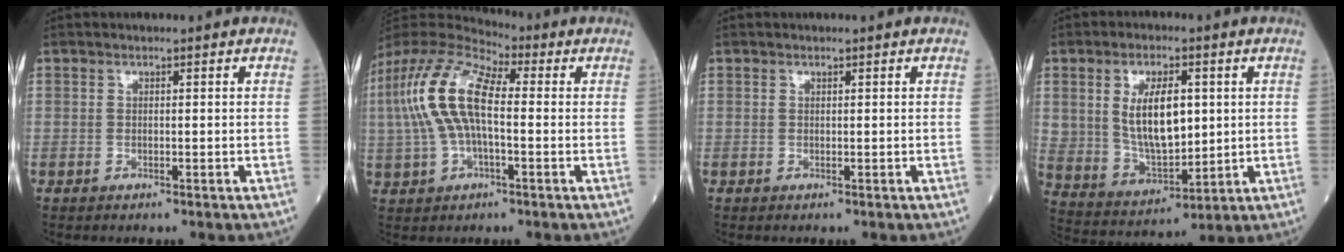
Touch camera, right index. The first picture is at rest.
{"total": 14.0, "force": [0.9, 5.5, 12.8], "torque": [-0.286, 0.029, 0.013]}
{"total": 0.0}
{"total": 11.1, "force": [2.3, 5.2, 9.6], "torque": [-0.188, 0.004, 0.053]}